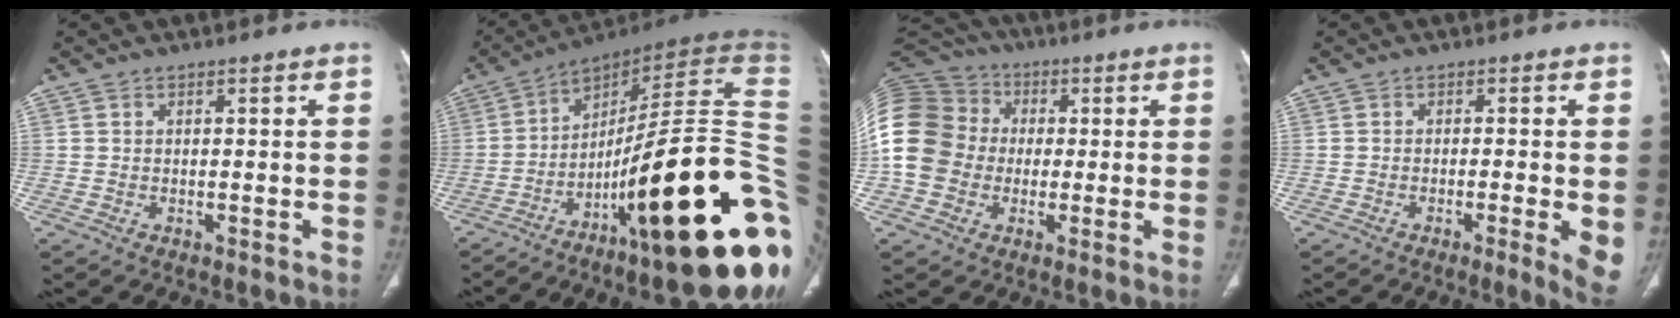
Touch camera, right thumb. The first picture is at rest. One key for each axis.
{"total": 36.8, "fx": -9.7, "fy": 8.4, "fz": 34.5, "tx": -0.414, "ty": 0.061, "tz": -0.149}
{"total": 21.3, "fx": -0.1, "fy": 18.5, "fz": 10.6, "tx": -0.261, "ty": 0.056, "tz": -0.003}
{"total": 5.4, "fx": -1.4, "fy": 0.7, "fz": 5.2, "tx": -0.078, "ty": -0.009, "tz": -0.024}